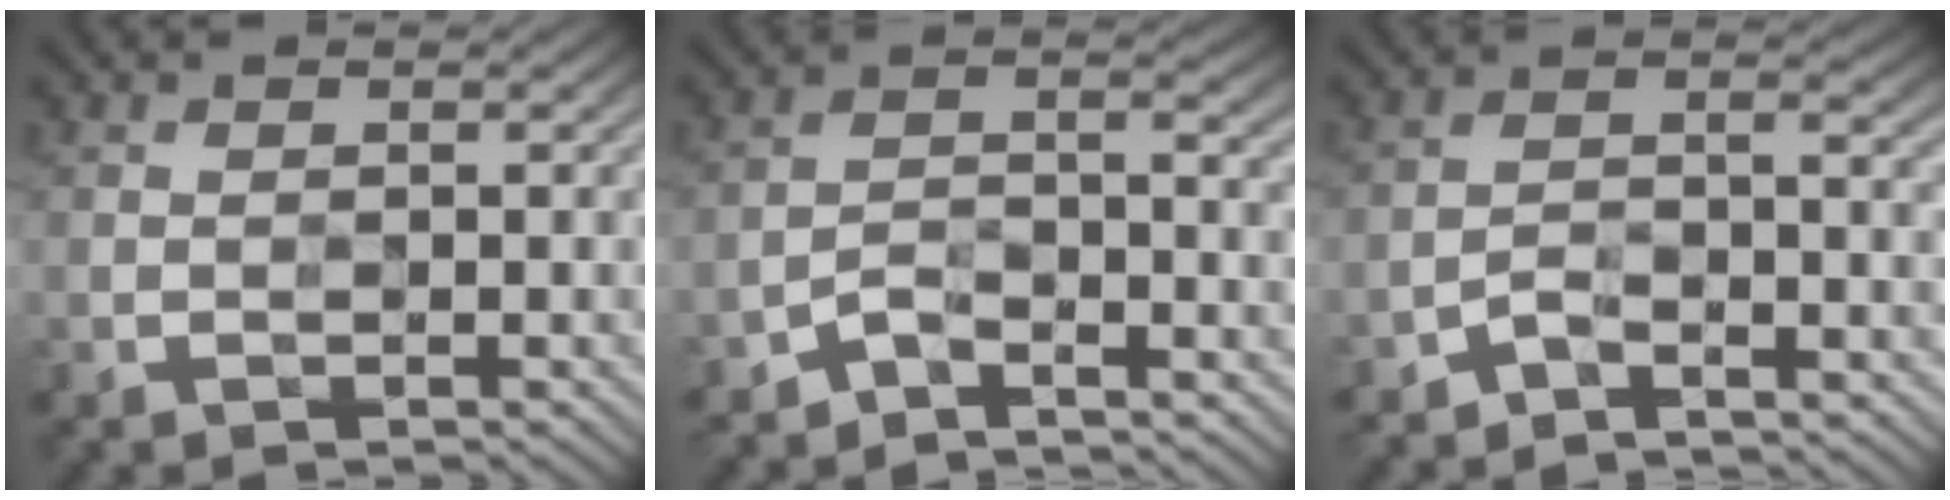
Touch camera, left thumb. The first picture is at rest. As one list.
[{"total": 5.8, "force": [-5.1, 1.3, 2.5], "torque": [-0.048, 0.000, -0.102]}, {"total": 5.2, "force": [-4.5, 1.0, 2.3], "torque": [-0.045, 0.002, -0.087]}]